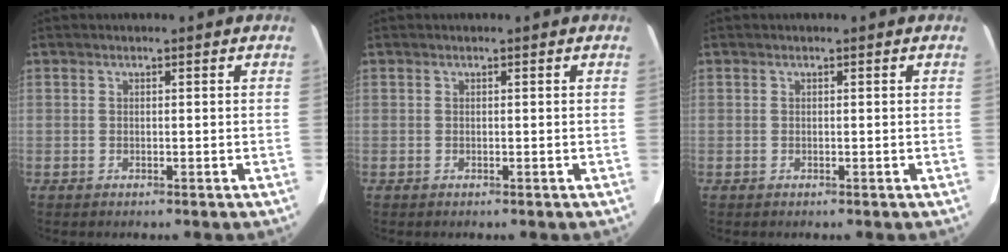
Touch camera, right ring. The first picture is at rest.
{"total": 0.0}
{"total": 0.0}